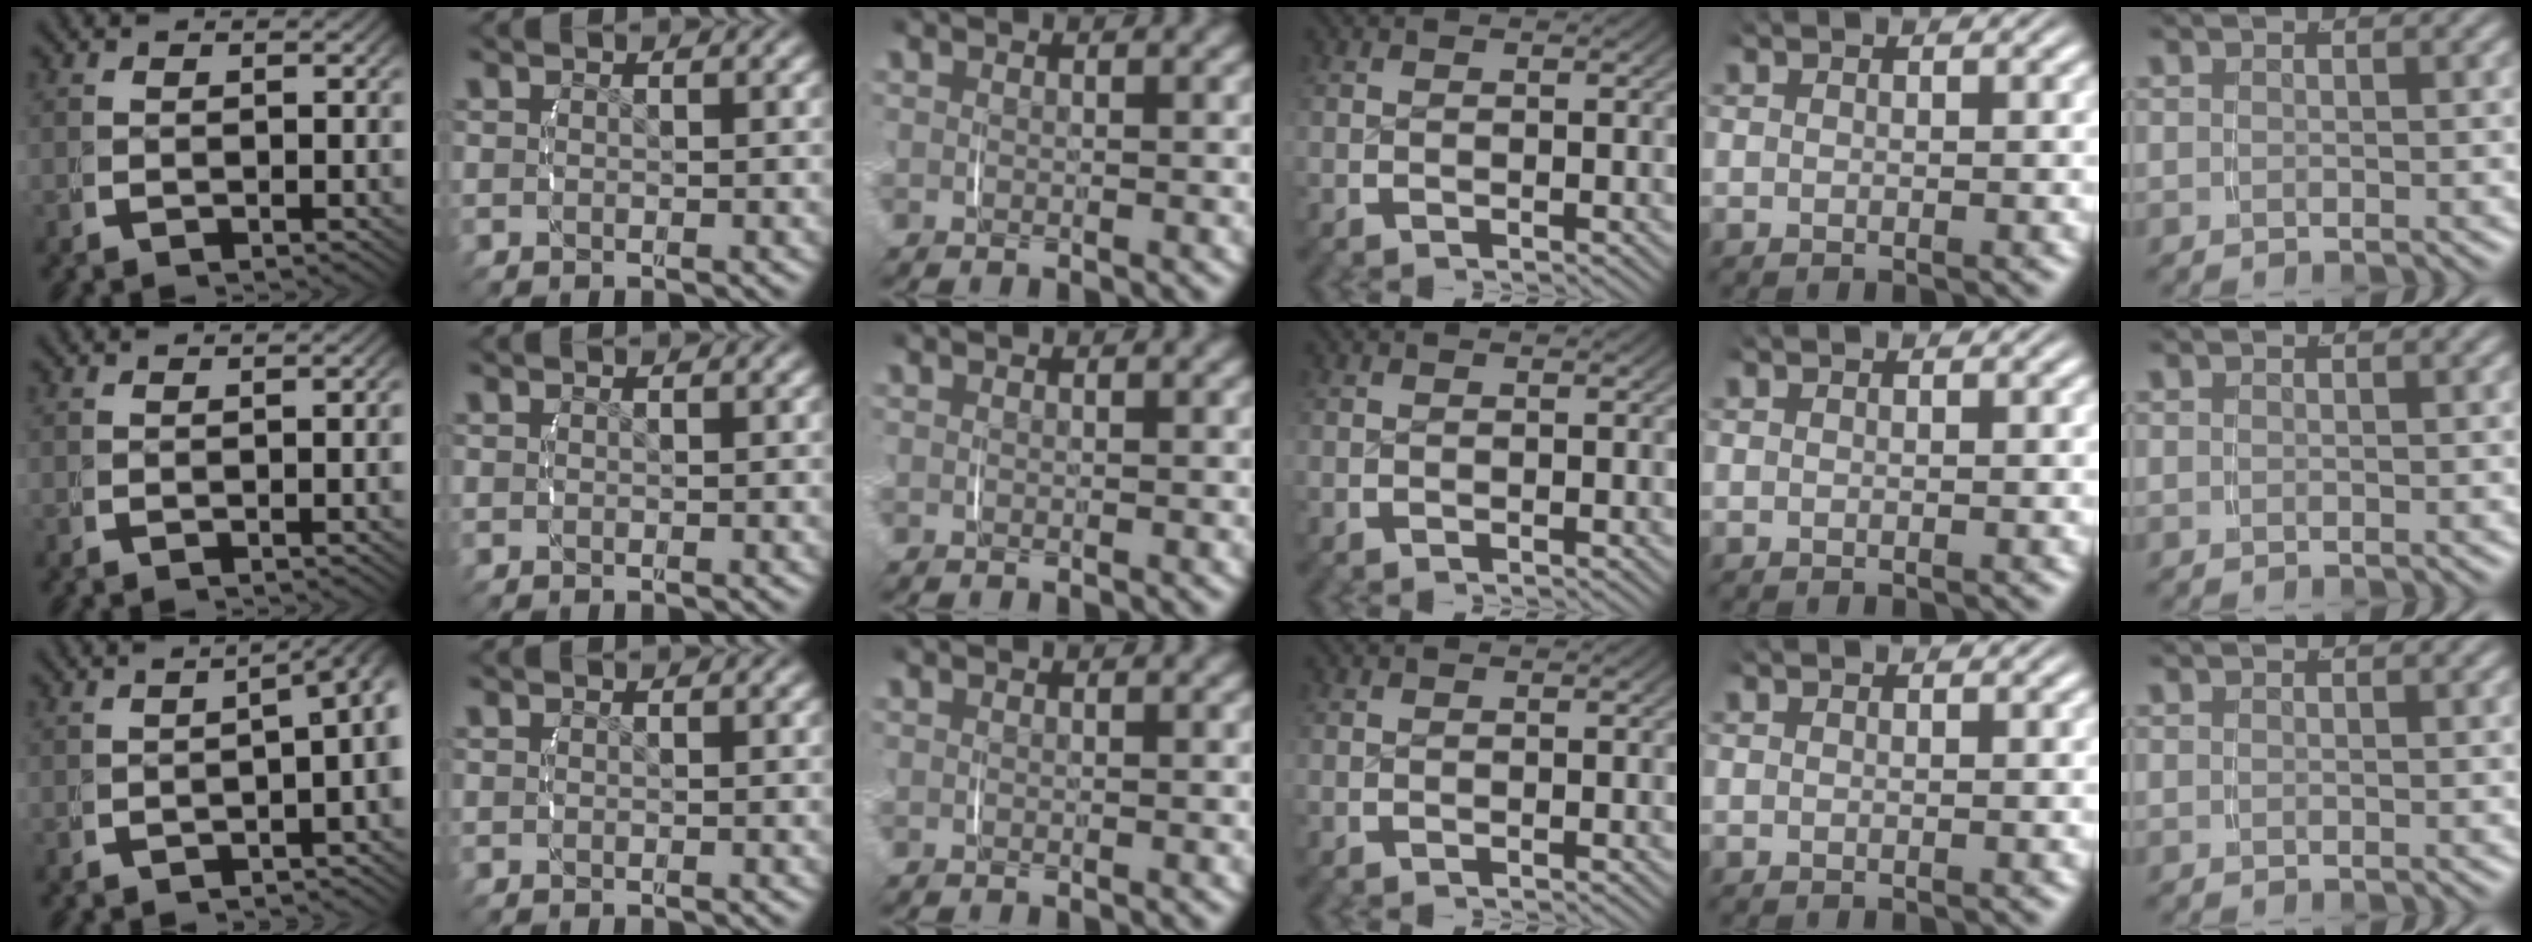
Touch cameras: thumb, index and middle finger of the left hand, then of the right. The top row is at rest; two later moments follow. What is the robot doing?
{"motion": "lift_and_place", "object": "string"}